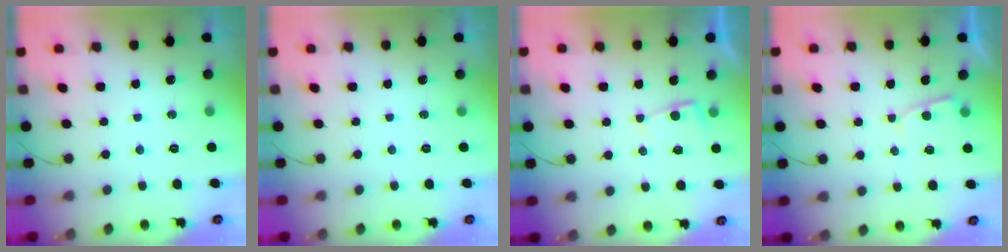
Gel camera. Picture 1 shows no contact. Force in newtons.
{"total": 0.0}
{"total": 2.0, "press": 2.0, "slide": 0.3}
{"total": 2.6, "press": 2.6, "slide": 0.2}